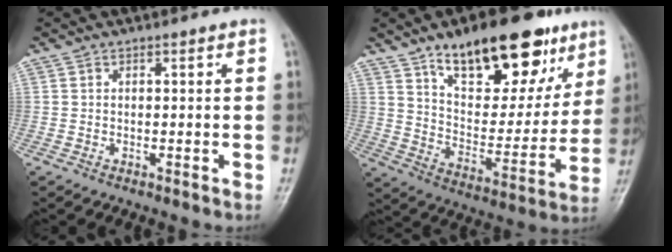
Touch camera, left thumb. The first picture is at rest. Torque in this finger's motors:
{"motor_torque": [0.17, 0.65, 1.30, -1.47, 0.13]}